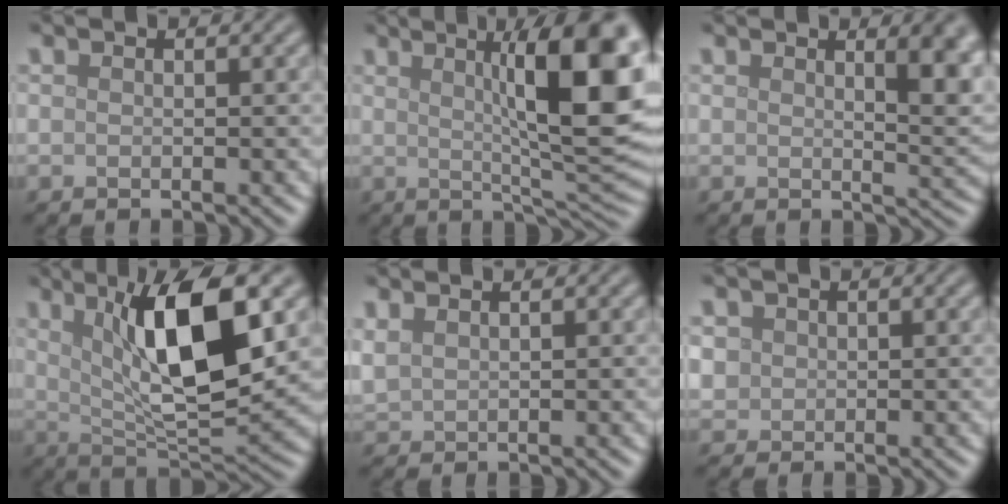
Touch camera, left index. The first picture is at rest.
{"total": 12.3, "force": [2.6, 2.9, 11.7], "torque": [-0.134, 0.003, 0.041]}
{"total": 5.0, "force": [2.1, 1.8, 4.2], "torque": [-0.038, -0.002, 0.030]}
{"total": 10.5, "force": [3.1, 3.0, 9.6], "torque": [-0.151, -0.004, 0.056]}
{"total": 1.4, "force": [1.1, 0.6, 0.6], "torque": [-0.019, 0.004, 0.031]}
{"total": 1.5, "force": [0.3, 1.4, 0.2], "torque": [-0.004, -0.004, 0.010]}